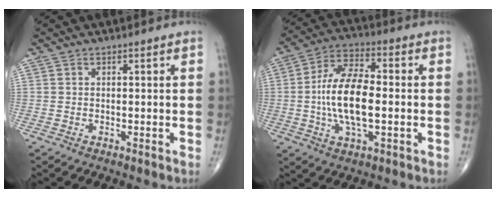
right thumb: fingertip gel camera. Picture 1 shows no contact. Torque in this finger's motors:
{"motor_torque": [0.37, 0.38, 1.44, 0.01, 0.23]}